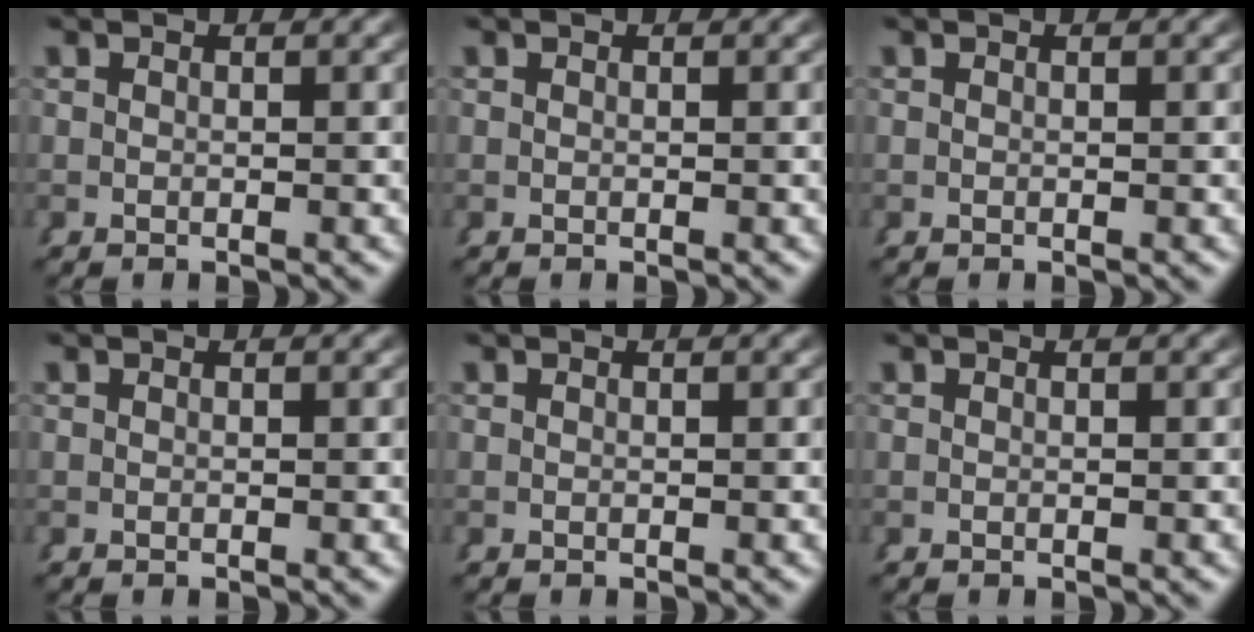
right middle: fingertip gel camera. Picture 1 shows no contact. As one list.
[{"total": 0.0}, {"total": 0.0}, {"total": 0.0}, {"total": 0.0}, {"total": 0.0}]